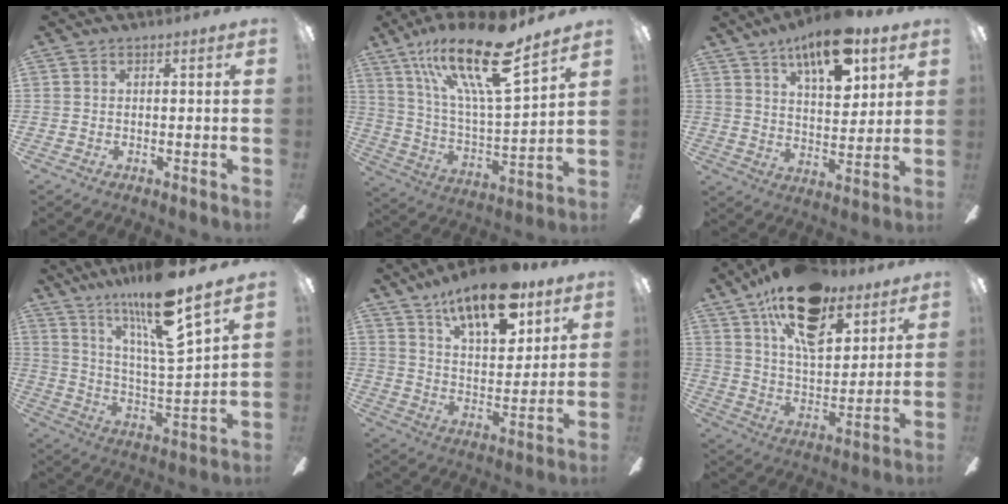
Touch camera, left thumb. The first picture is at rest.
{"total": 23.7, "force": [15.4, 6.5, 16.8], "torque": [-0.312, -0.087, 0.255]}
{"total": 14.9, "force": [9.8, 6.0, 9.6], "torque": [-0.149, -0.039, 0.164]}
{"total": 18.2, "force": [13.7, 2.1, 11.8], "torque": [-0.221, -0.082, 0.223]}
{"total": 17.5, "force": [12.3, 6.9, 10.4], "torque": [-0.166, -0.064, 0.208]}
{"total": 21.1, "force": [13.1, 10.7, 12.6], "torque": [-0.208, -0.063, 0.229]}